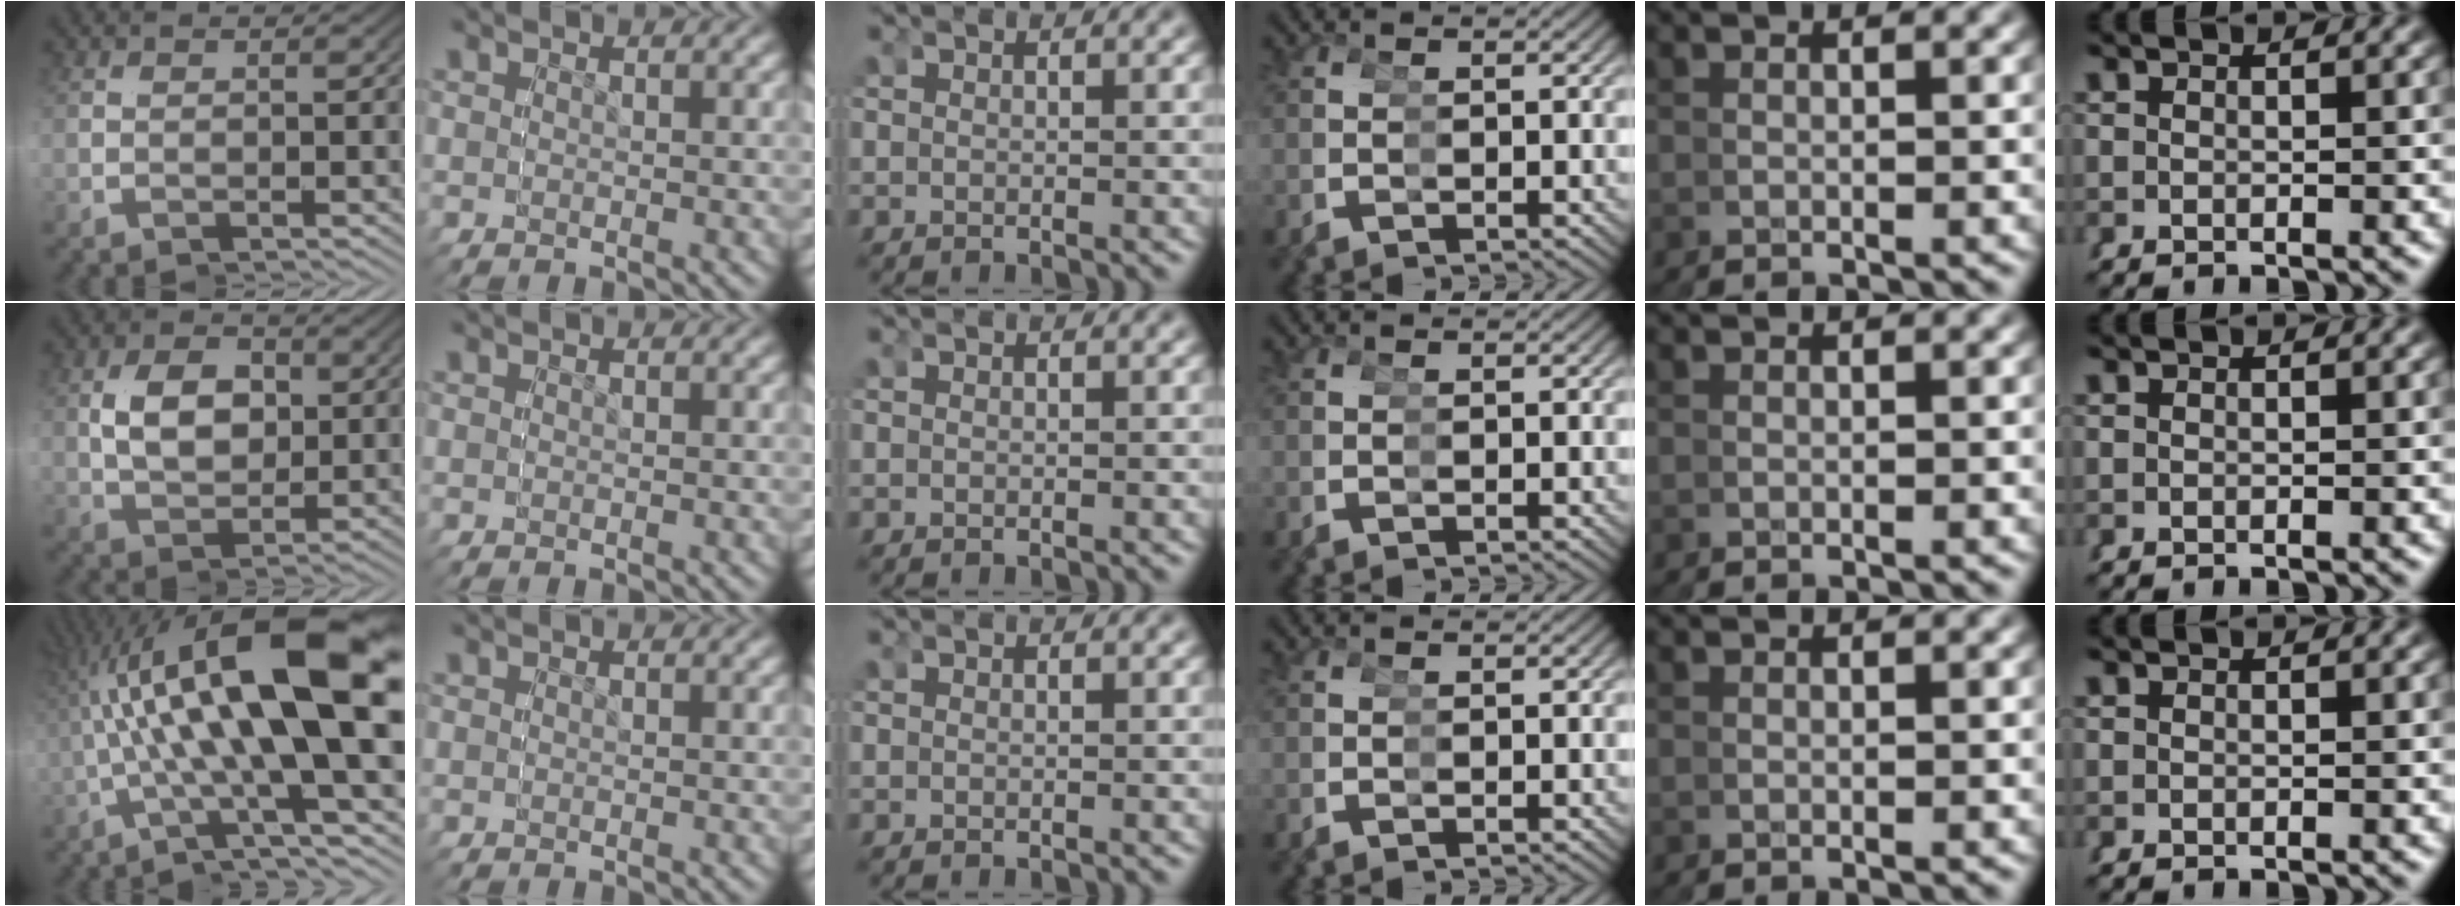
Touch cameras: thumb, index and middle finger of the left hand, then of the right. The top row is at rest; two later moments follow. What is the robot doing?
{"motion": "grasp_and_lifting", "object": "cubes"}